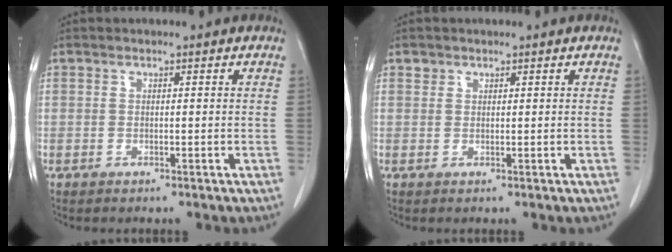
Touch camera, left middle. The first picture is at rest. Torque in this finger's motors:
{"motor_torque": [0.09, -0.11, 0.10, 0.01]}